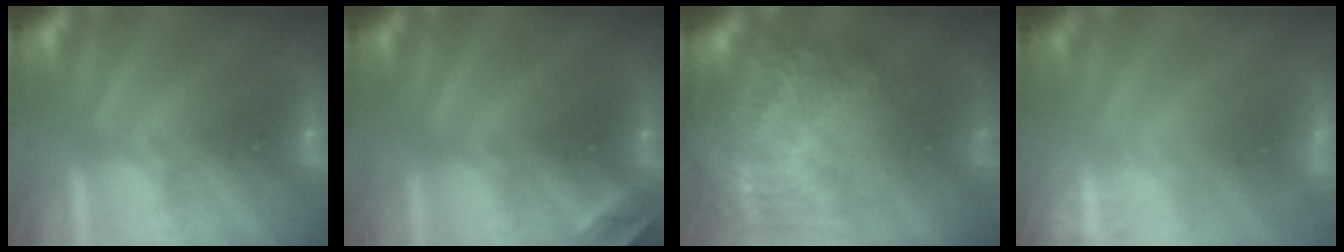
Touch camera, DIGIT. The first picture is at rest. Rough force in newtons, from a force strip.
{"total": 2.0}
{"total": 11.2}
{"total": 2.4}